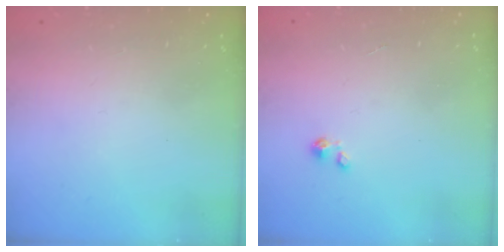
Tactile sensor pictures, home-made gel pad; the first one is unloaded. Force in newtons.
{"total": 0.0}